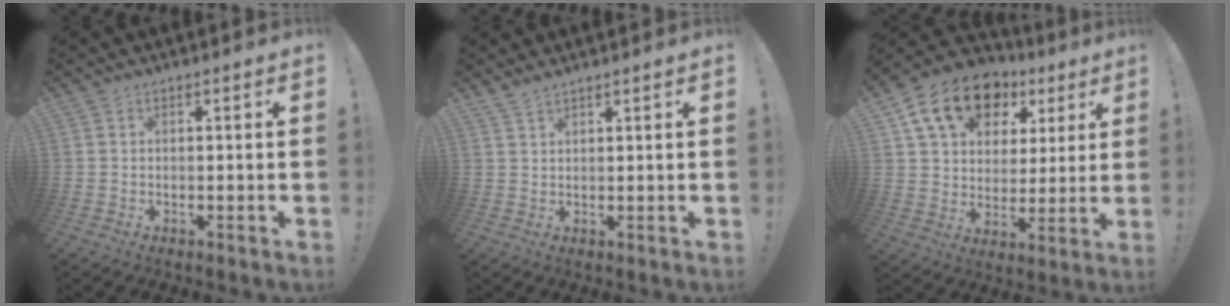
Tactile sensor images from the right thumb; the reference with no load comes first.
{"total": 2.2, "force": [2.0, 0.2, 0.7], "torque": [-0.014, -0.014, 0.037]}
{"total": 17.3, "force": [9.0, 11.6, 9.2], "torque": [-0.149, -0.036, 0.165]}